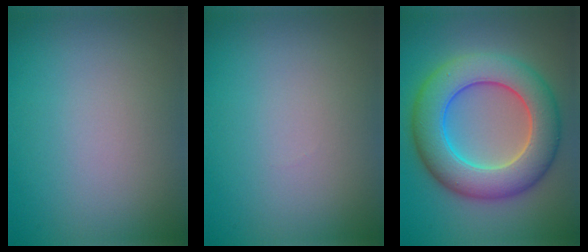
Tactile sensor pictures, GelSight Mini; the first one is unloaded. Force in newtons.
{"total": 0.0}
{"total": 9.3, "press": 9.3, "slide": 0.3}